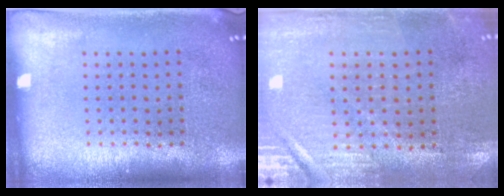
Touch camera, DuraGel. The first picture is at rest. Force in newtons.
{"total": 0.6, "press": 0.5, "slide": 0.3}